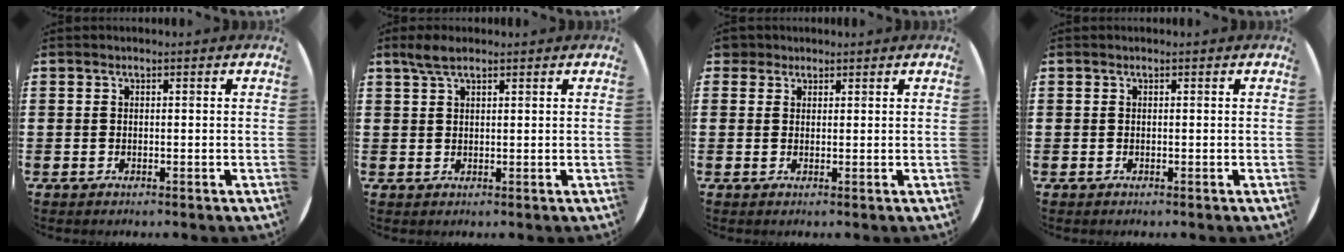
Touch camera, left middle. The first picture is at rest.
{"total": 2.6, "force": [2.0, 0.7, 1.6], "torque": [-0.033, 0.005, 0.035]}
{"total": 1.7, "force": [1.4, 0.9, 0.2], "torque": [0.001, 0.002, 0.027]}
{"total": 0.0}